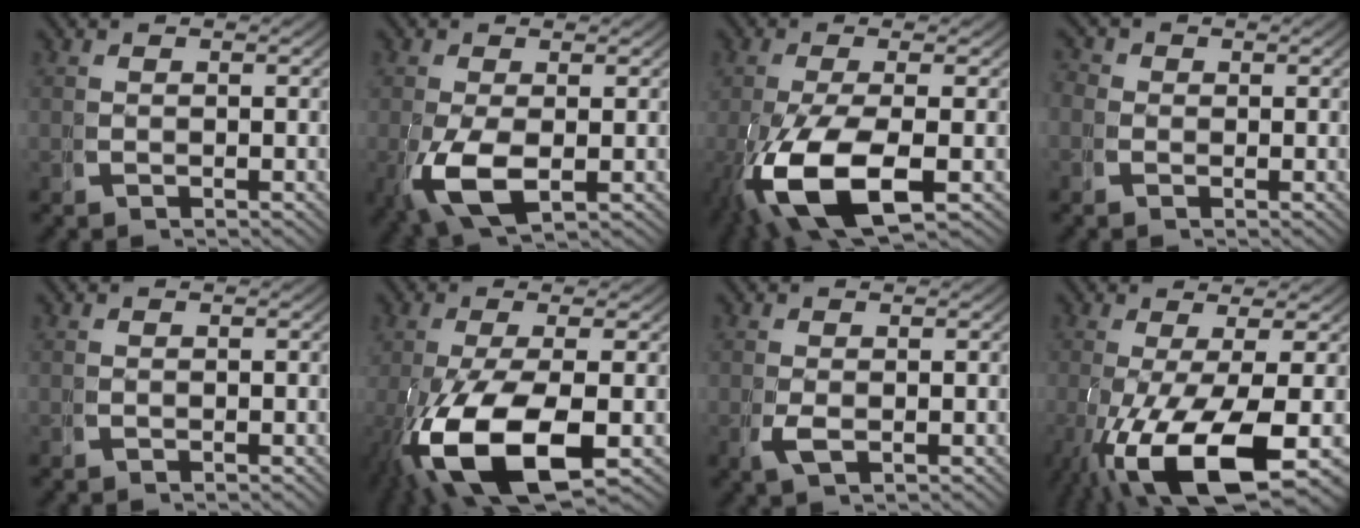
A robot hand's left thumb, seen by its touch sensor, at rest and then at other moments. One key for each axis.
{"total": 6.1, "fx": -0.8, "fy": 3.4, "fz": 5.0, "tx": -0.137, "ty": -0.031, "tz": 0.008}
{"total": 10.1, "fx": -2.2, "fy": 4.8, "fz": 8.7, "tx": -0.205, "ty": -0.038, "tz": -0.005}
{"total": 1.5, "fx": -0.2, "fy": 1.5, "fz": 0.2, "tx": 0.004, "ty": -0.001, "tz": -0.014}
{"total": 0.0}
{"total": 11.3, "fx": -2.1, "fy": 5.2, "fz": 9.8, "tx": -0.227, "ty": -0.040, "tz": 0.001}
{"total": 1.5, "fx": 0.1, "fy": 0.7, "fz": 1.4, "tx": -0.039, "ty": -0.006, "tz": 0.008}
{"total": 11.6, "fx": -3.1, "fy": 4.9, "fz": 10.0, "tx": -0.214, "ty": -0.049, "tz": -0.011}